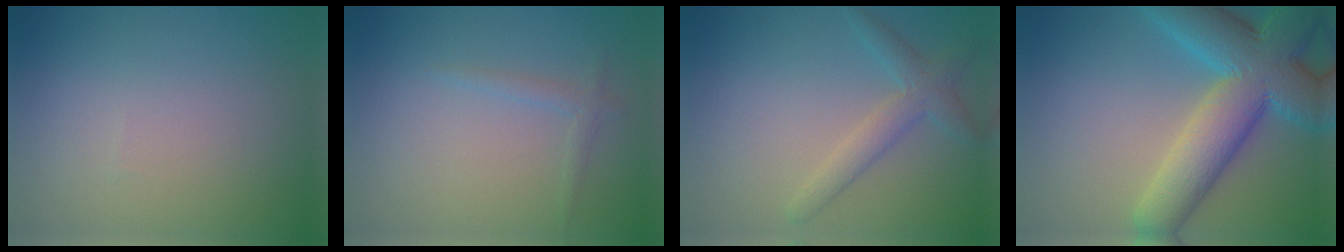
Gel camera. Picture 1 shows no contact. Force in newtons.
{"total": 1.1, "press": 1.1, "slide": 0.1}
{"total": 2.7, "press": 2.7, "slide": 0.1}
{"total": 11.0, "press": 11.0, "slide": 0.7}